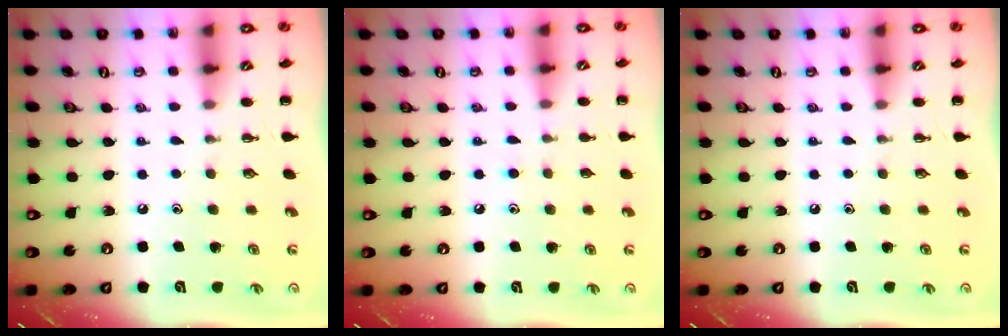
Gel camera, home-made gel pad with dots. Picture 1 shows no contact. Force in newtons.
{"total": 4.3, "press": 3.9, "slide": 1.8}
{"total": 0.0}